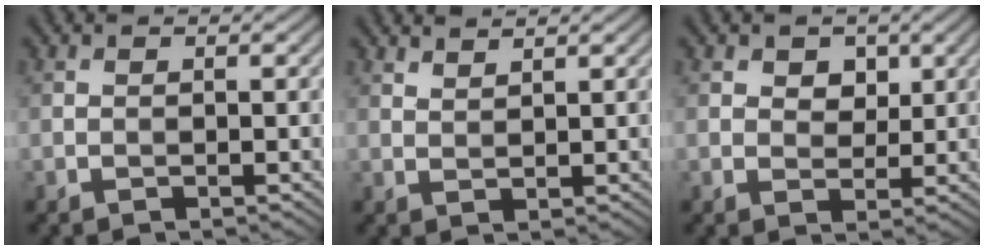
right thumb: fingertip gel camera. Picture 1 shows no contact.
{"total": 1.8, "force": [1.7, 0.3, 0.7], "torque": [-0.015, -0.003, 0.038]}
{"total": 3.5, "force": [1.6, 2.5, 1.8], "torque": [-0.035, -0.005, 0.019]}